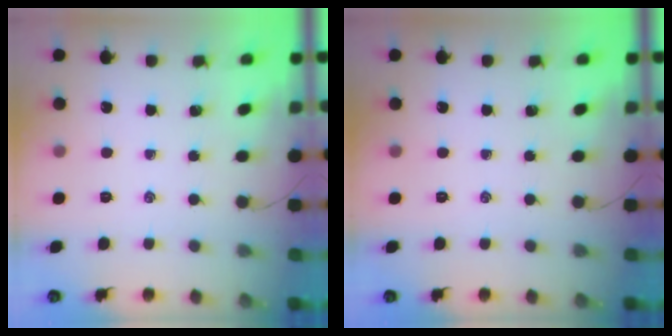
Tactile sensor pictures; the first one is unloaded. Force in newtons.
{"total": 0.0}